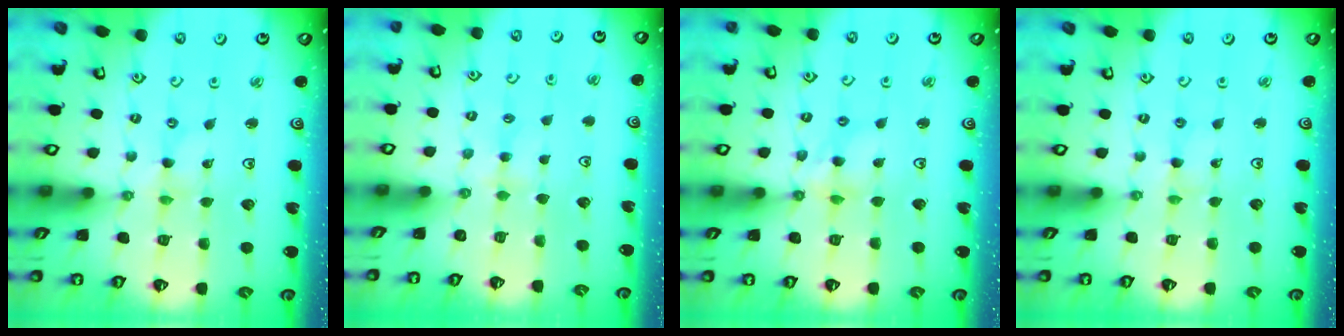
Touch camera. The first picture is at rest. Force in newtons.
{"total": 2.1, "press": 2.1, "slide": 0.4}
{"total": 6.0, "press": 6.0, "slide": 0.5}
{"total": 1.2, "press": 1.2, "slide": 0.2}